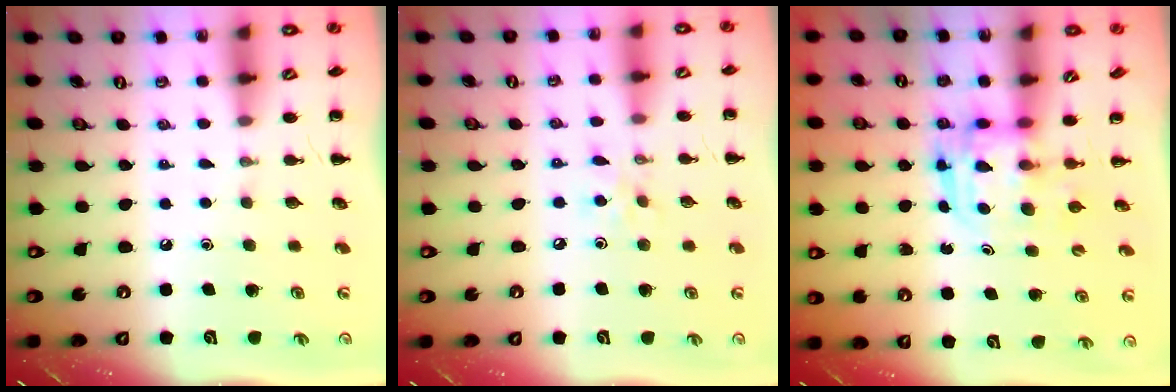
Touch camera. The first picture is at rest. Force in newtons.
{"total": 3.6, "press": 3.5, "slide": 0.9}
{"total": 3.0, "press": 3.0, "slide": 0.3}